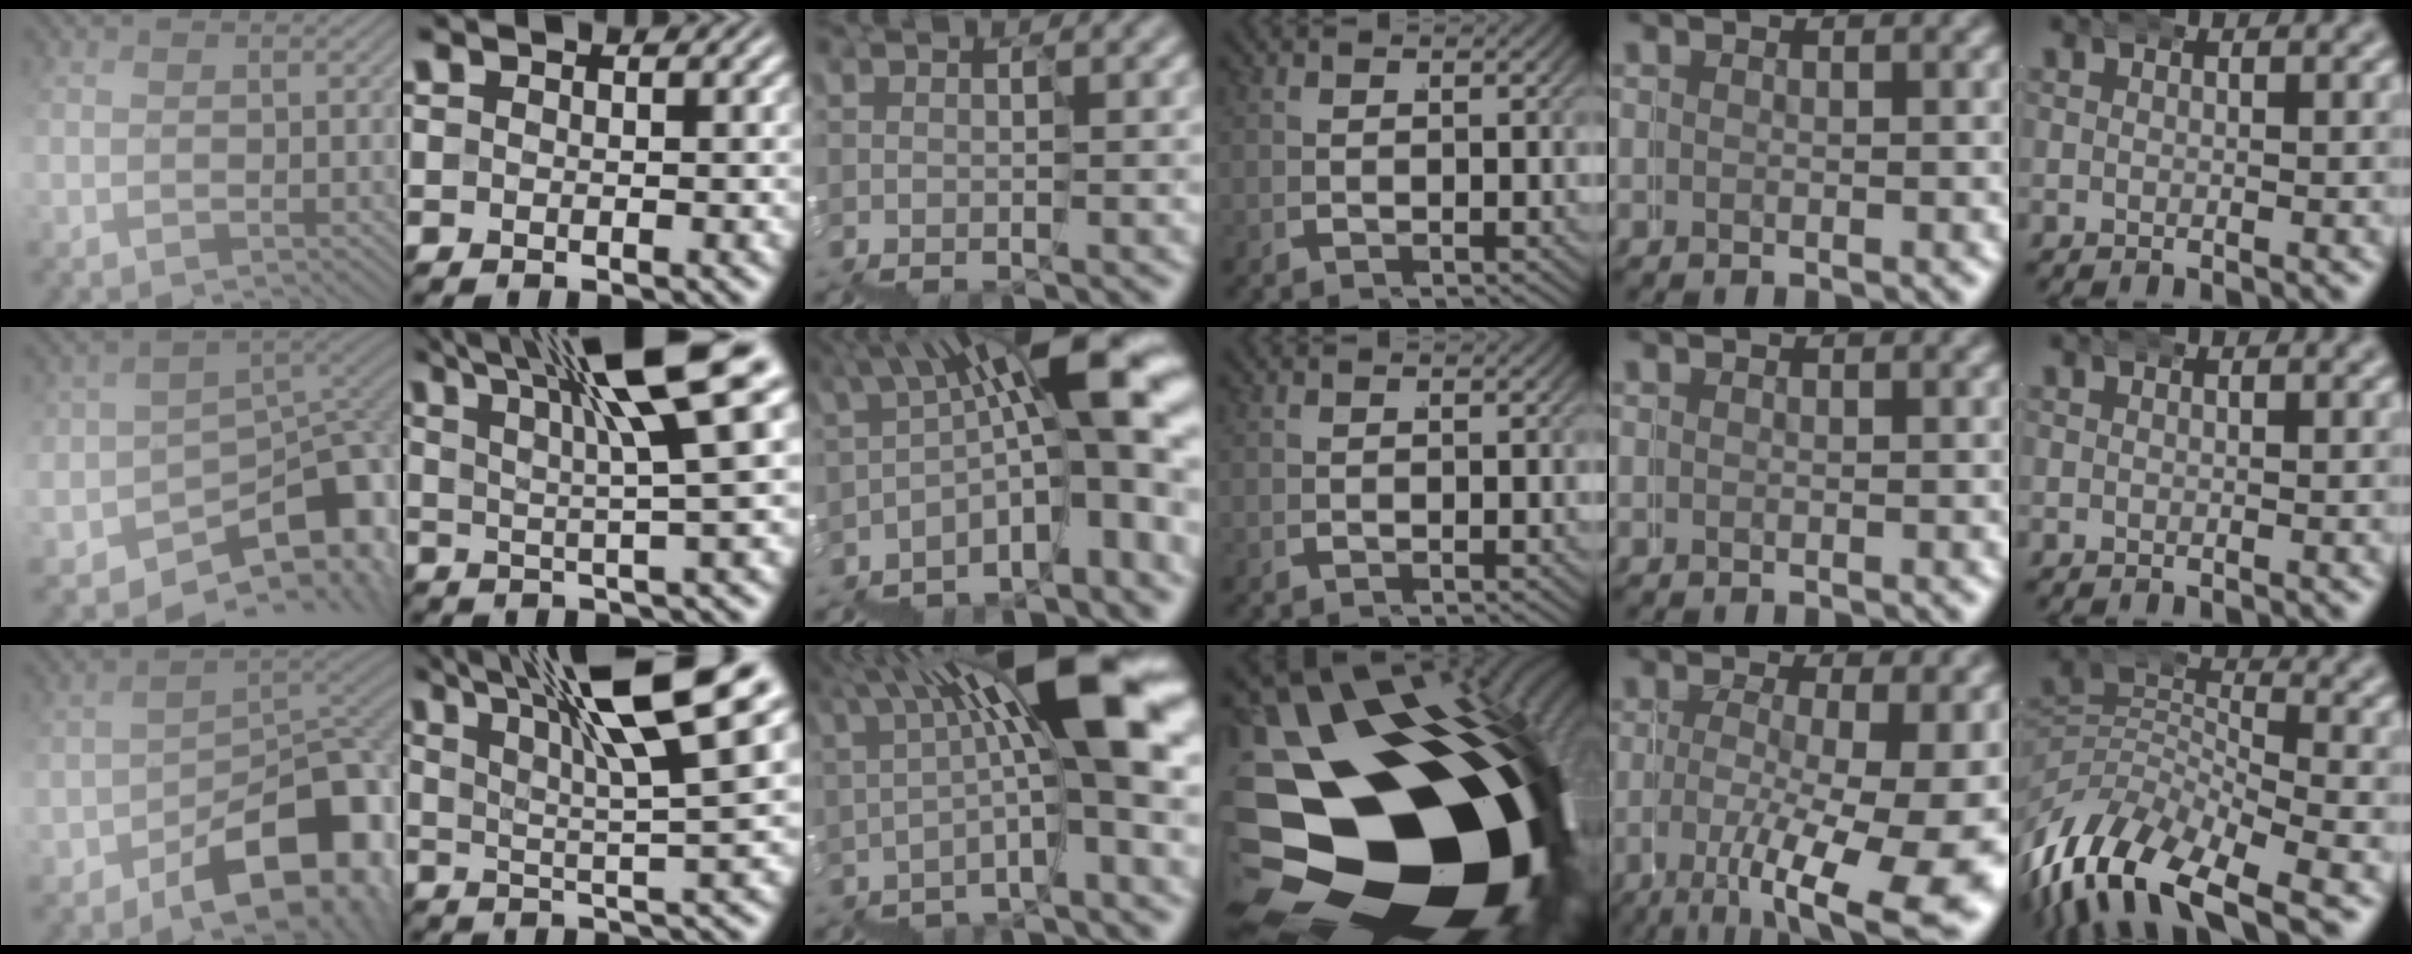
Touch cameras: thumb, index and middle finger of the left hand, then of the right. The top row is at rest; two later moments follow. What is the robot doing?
{"motion": "wrap", "object": "duck tape"}